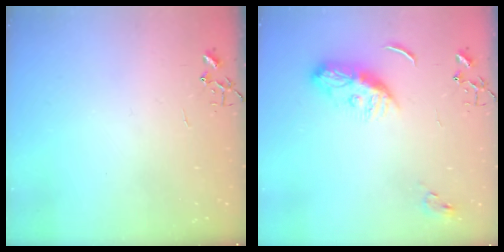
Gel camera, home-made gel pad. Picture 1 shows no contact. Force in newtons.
{"total": 10.1, "press": 10.1, "slide": 0.1}